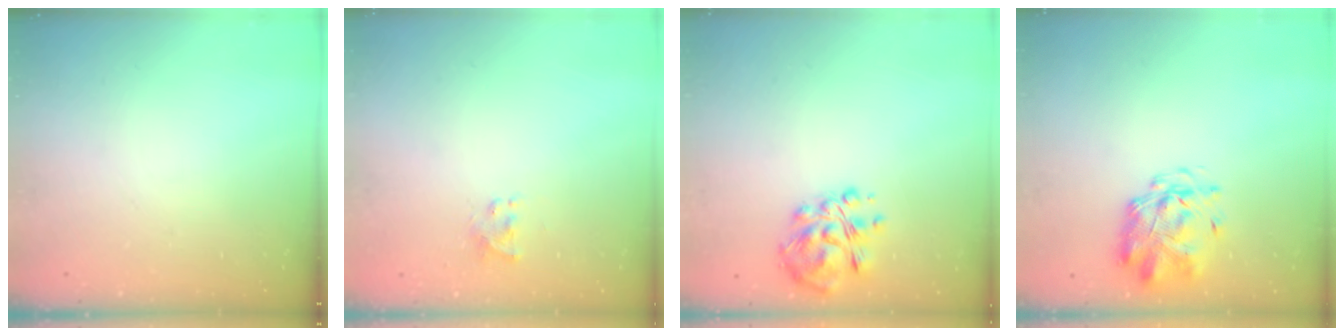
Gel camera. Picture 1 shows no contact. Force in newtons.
{"total": 1.3, "press": 1.3, "slide": 0.3}
{"total": 9.0, "press": 8.8, "slide": 2.0}
{"total": 2.6, "press": 2.5, "slide": 0.7}